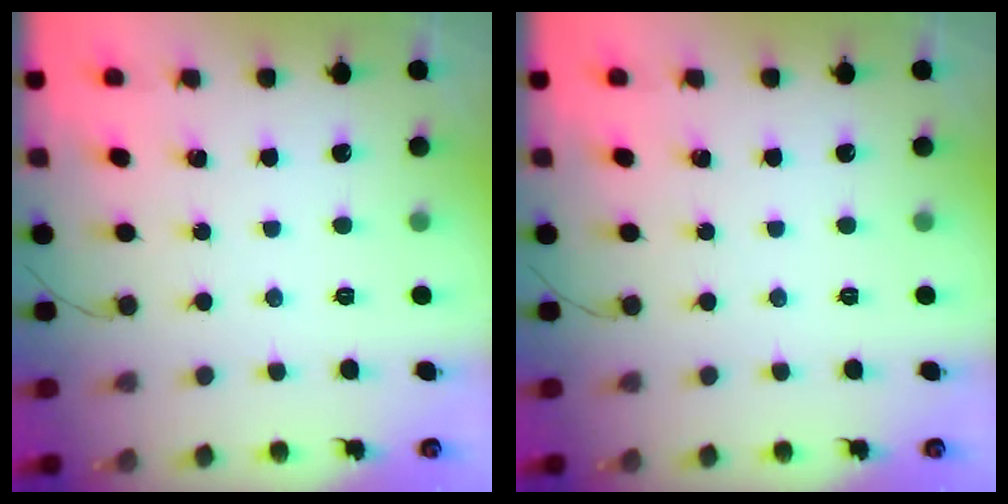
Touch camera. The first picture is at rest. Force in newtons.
{"total": 0.0}